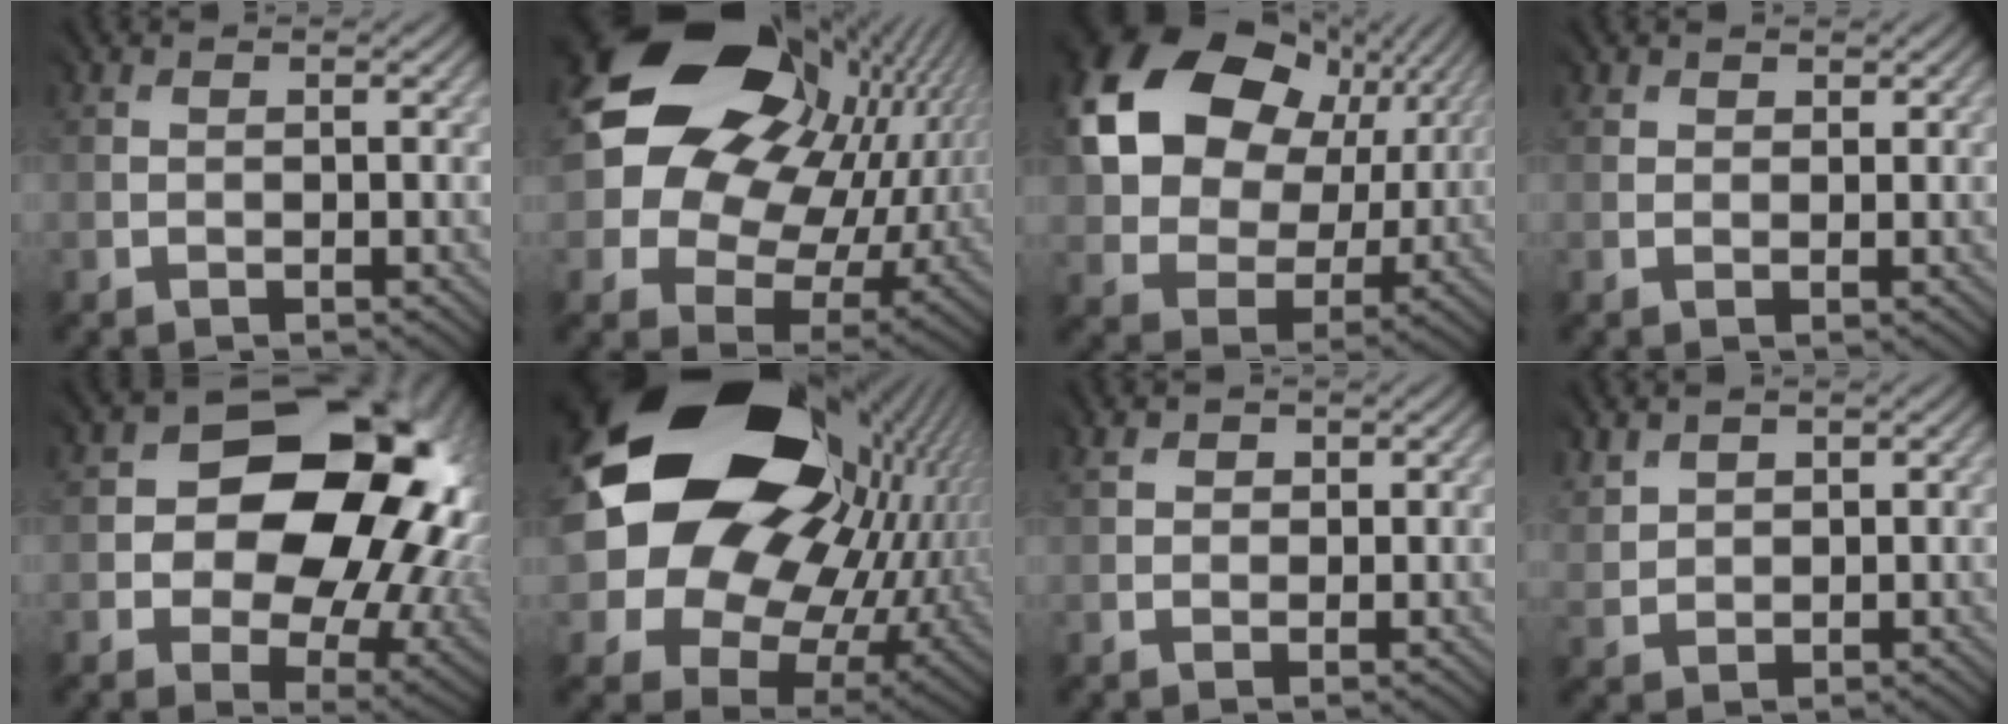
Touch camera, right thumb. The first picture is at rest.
{"total": 18.6, "force": [6.2, 13.9, 10.8], "torque": [-0.233, 0.013, 0.118]}
{"total": 16.8, "force": [5.6, 12.2, 10.0], "torque": [-0.224, 0.024, 0.102]}
{"total": 1.3, "force": [1.1, 0.5, -0.4], "torque": [0.002, 0.002, 0.016]}
{"total": 16.0, "force": [2.7, 11.3, 11.0], "torque": [-0.127, 0.001, 0.047]}
{"total": 21.4, "force": [6.5, 16.6, 11.8], "torque": [-0.279, -0.015, 0.147]}
{"total": 2.1, "force": [1.5, 1.4, 0.5], "torque": [-0.023, 0.009, 0.021]}
{"total": 3.2, "force": [2.5, 1.9, 0.5], "torque": [-0.044, 0.007, 0.055]}